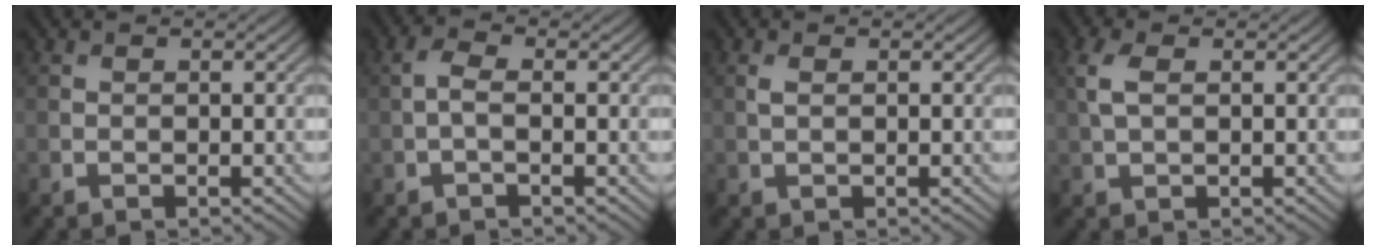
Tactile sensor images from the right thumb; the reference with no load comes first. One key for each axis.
{"total": 1.9, "fx": -0.3, "fy": 0.7, "fz": 1.7, "tx": -0.041, "ty": 0.005, "tz": -0.010}
{"total": 1.0, "fx": 0.3, "fy": 0.4, "fz": 0.8, "tx": -0.022, "ty": 0.002, "tz": 0.006}
{"total": 3.2, "fx": 0.8, "fy": 1.7, "fz": 2.6, "tx": -0.072, "ty": 0.005, "tz": 0.014}